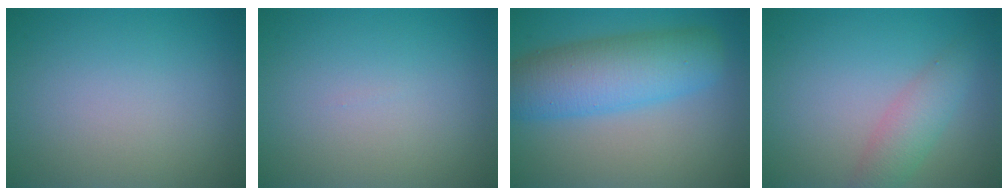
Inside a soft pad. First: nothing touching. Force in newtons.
{"total": 0.0}
{"total": 7.6, "press": 7.6, "slide": 0.2}
{"total": 3.0, "press": 3.0, "slide": 0.1}